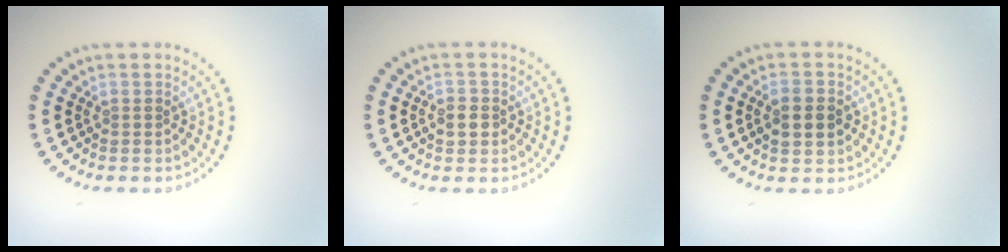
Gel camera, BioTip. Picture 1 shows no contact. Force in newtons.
{"total": 1.7, "press": 1.6, "slide": 0.2}
{"total": 2.6, "press": 2.6, "slide": 0.2}